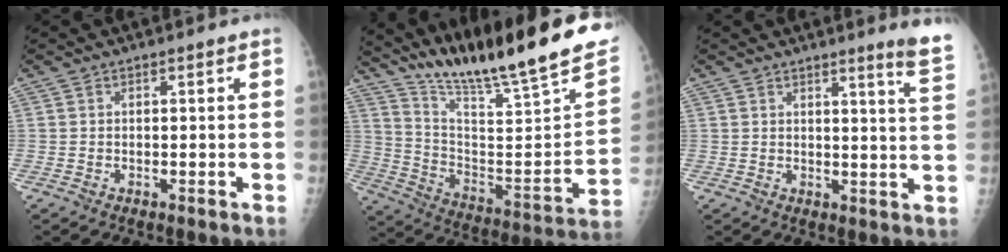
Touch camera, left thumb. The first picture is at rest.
{"total": 27.5, "force": [21.9, 2.1, 16.5], "torque": [-0.249, -0.122, 0.348]}
{"total": 6.3, "force": [5.2, -0.9, 3.6], "torque": [-0.044, -0.053, 0.051]}